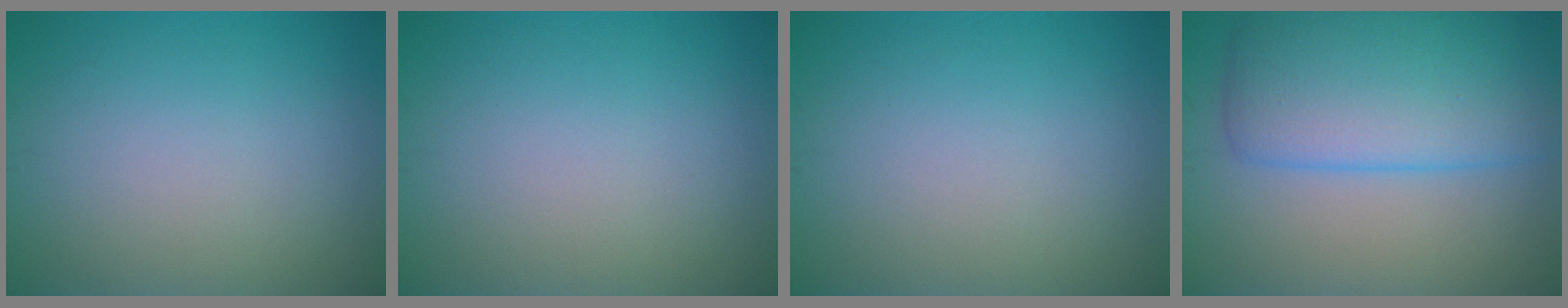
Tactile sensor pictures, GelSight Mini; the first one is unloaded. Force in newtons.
{"total": 0.0}
{"total": 0.0}
{"total": 8.3, "press": 8.3, "slide": 0.0}